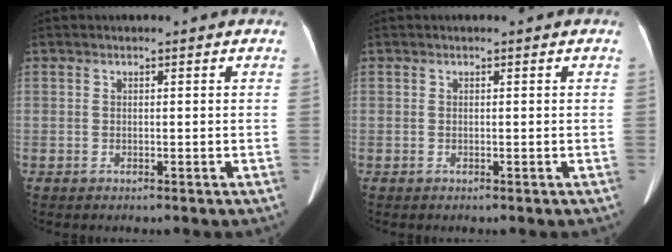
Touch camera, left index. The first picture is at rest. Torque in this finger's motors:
{"motor_torque": [0.00, 0.00, 0.00, 0.00]}